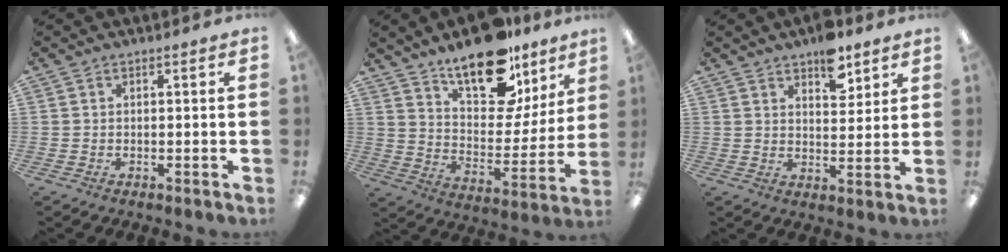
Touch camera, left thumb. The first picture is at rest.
{"total": 20.4, "force": [14.4, 9.2, 11.3], "torque": [-0.172, -0.088, 0.246]}
{"total": 8.2, "force": [5.8, 4.0, 4.2], "torque": [-0.042, -0.031, 0.096]}